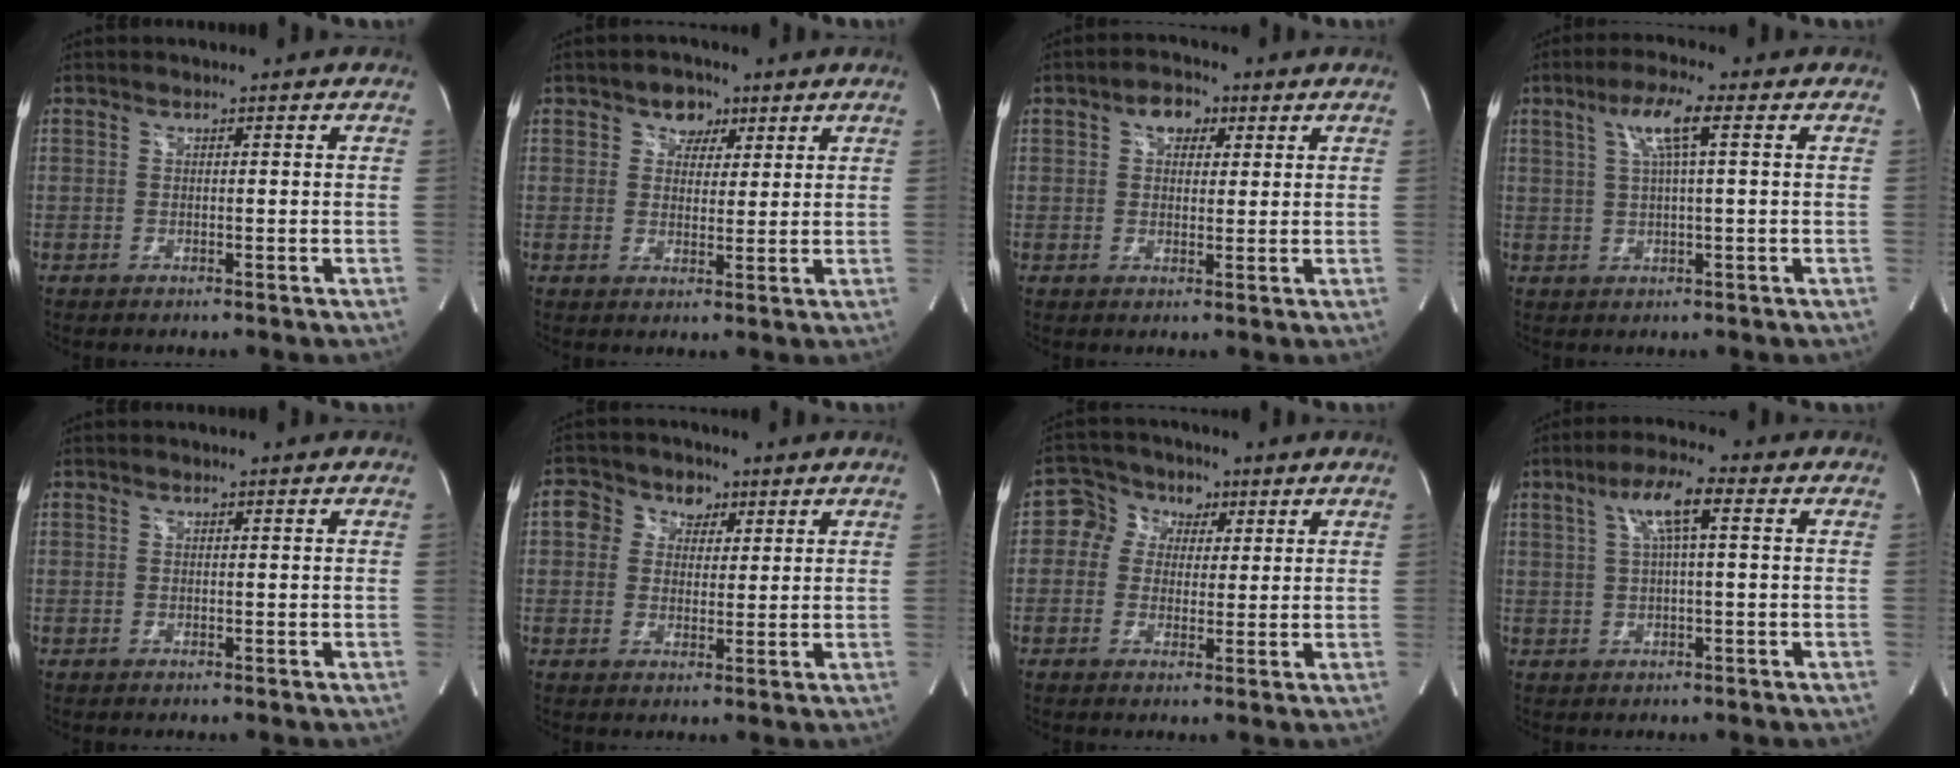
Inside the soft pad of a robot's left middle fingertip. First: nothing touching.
{"total": 4.2, "force": [2.3, 3.1, 1.7], "torque": [-0.019, 0.010, 0.037]}
{"total": 4.2, "force": [1.9, 2.8, 2.6], "torque": [-0.043, 0.019, 0.032]}
{"total": 5.9, "force": [2.2, 0.1, 5.5], "torque": [-0.107, 0.010, 0.042]}
{"total": 0.0}
{"total": 6.0, "force": [2.3, 5.1, 2.3], "torque": [-0.035, 0.029, 0.043]}
{"total": 5.9, "force": [1.6, 5.3, 2.0], "torque": [-0.033, 0.030, 0.025]}
{"total": 6.2, "force": [2.0, 0.6, 5.9], "torque": [-0.112, 0.018, 0.037]}